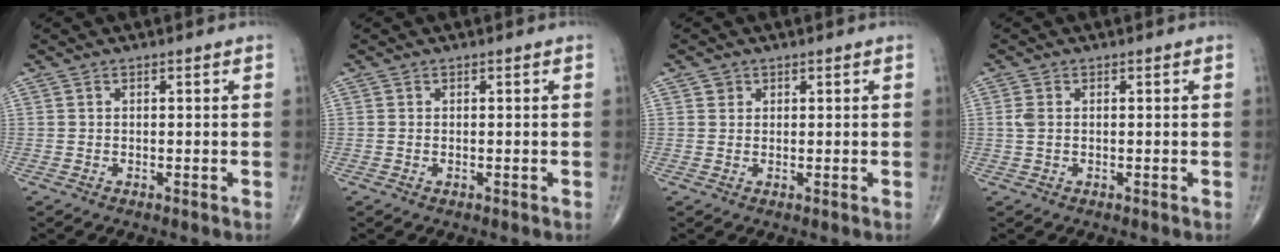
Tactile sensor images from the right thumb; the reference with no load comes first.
{"total": 0.0}
{"total": 1.3, "force": [0.6, 1.1, 0.1], "torque": [0.011, -0.002, 0.005]}
{"total": 1.7, "force": [0.1, 1.1, 1.4], "torque": [-0.040, 0.002, 0.001]}